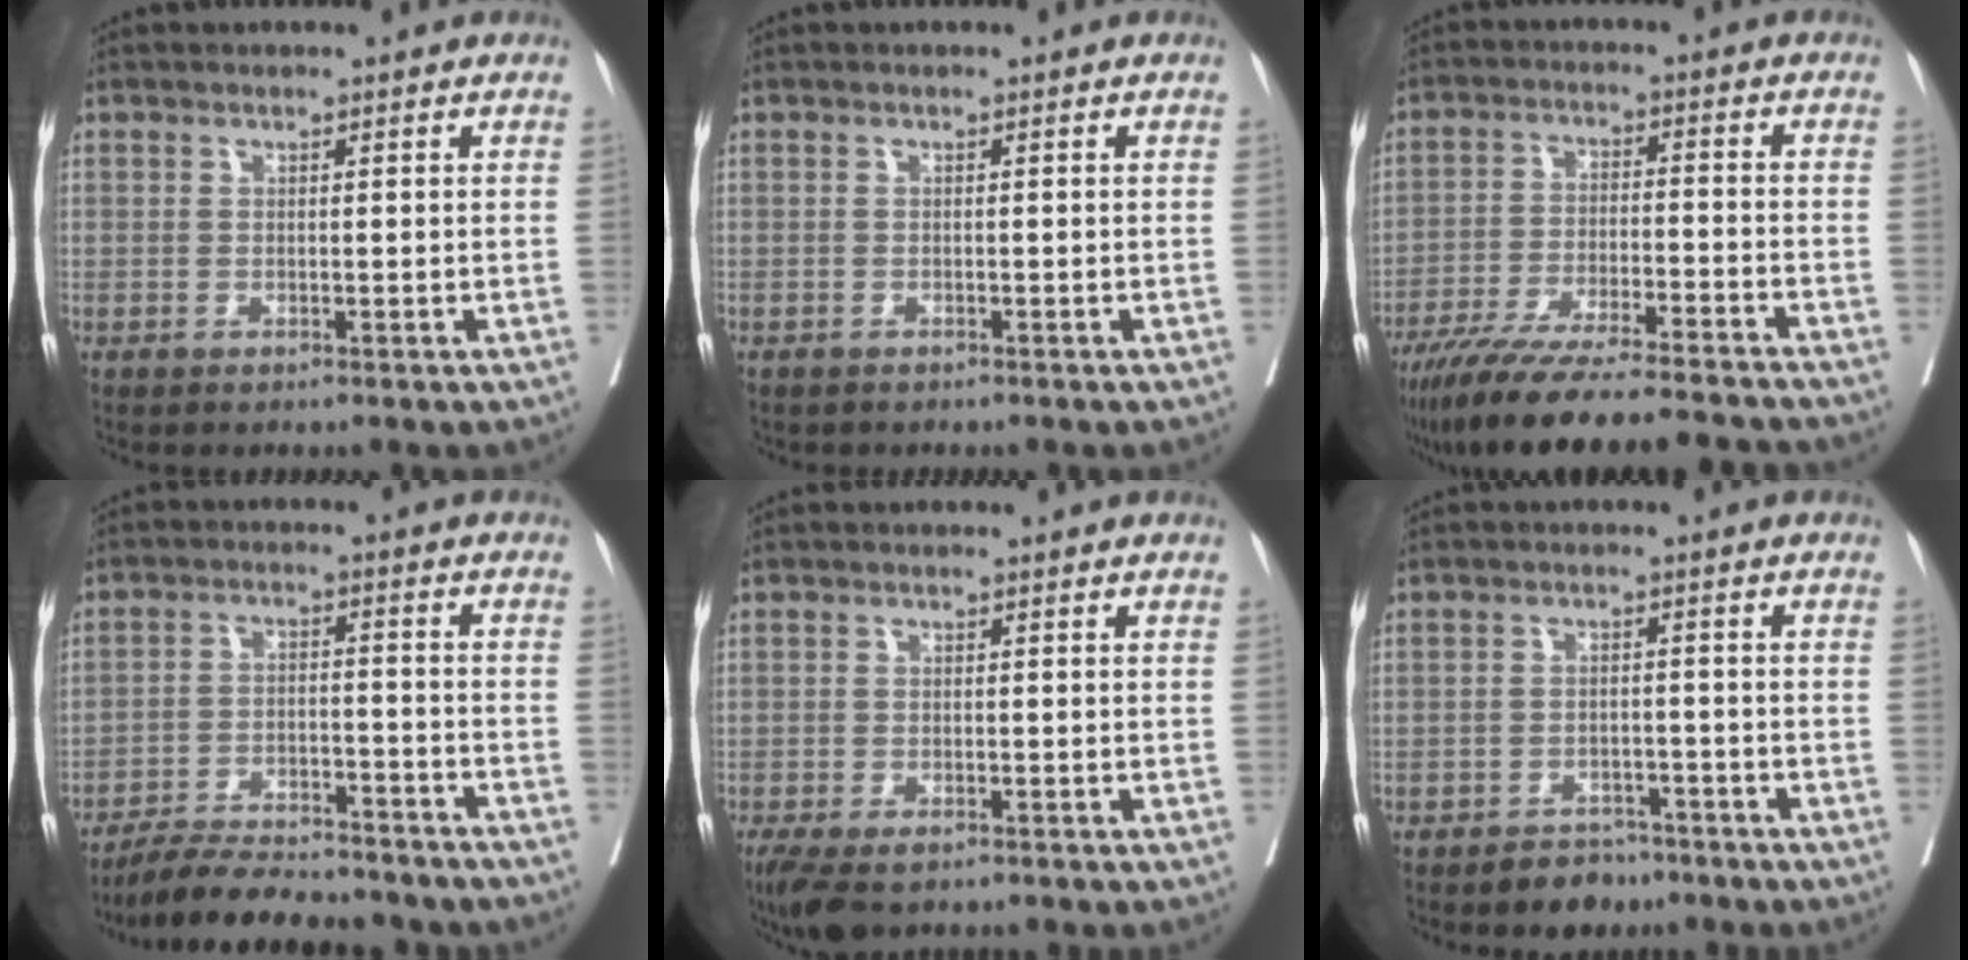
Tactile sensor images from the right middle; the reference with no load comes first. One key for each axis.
{"total": 0.9, "fx": -0.9, "fy": 0.4, "fz": 0.1, "tx": -0.010, "ty": -0.001, "tz": -0.016}
{"total": 19.3, "fx": -17.0, "fy": 1.1, "fz": 9.1, "tx": -0.143, "ty": -0.034, "tz": -0.262}
{"total": 14.9, "fx": -13.6, "fy": 2.7, "fz": 5.6, "tx": -0.086, "ty": 0.000, "tz": -0.201}
{"total": 6.2, "fx": -4.3, "fy": 2.6, "fz": 3.7, "tx": -0.068, "ty": -0.014, "tz": -0.073}
{"total": 4.0, "fx": -3.1, "fy": 2.2, "fz": 1.0, "tx": -0.011, "ty": 0.007, "tz": -0.043}